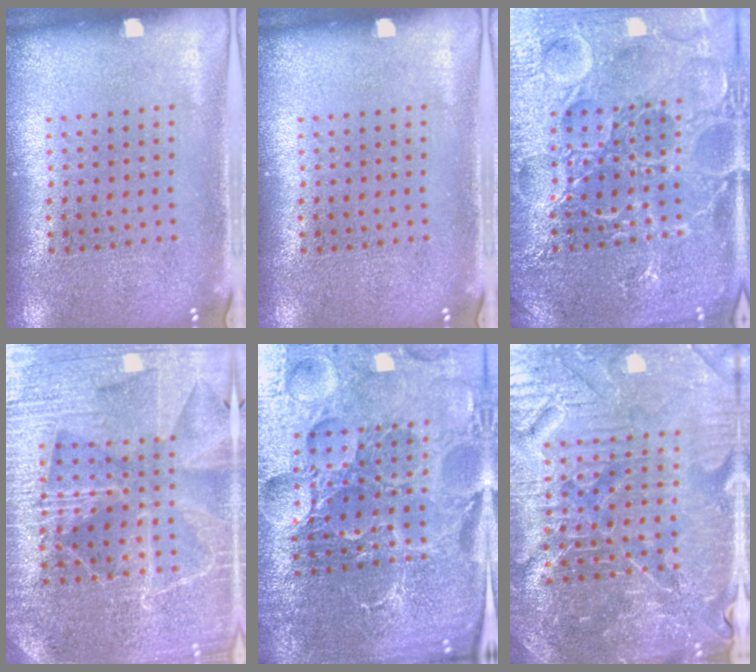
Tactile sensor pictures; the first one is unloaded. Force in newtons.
{"total": 0.0}
{"total": 7.4, "press": 7.3, "slide": 1.0}
{"total": 4.4, "press": 4.2, "slide": 1.5}
{"total": 5.8, "press": 5.4, "slide": 2.3}
{"total": 5.7, "press": 5.3, "slide": 1.9}